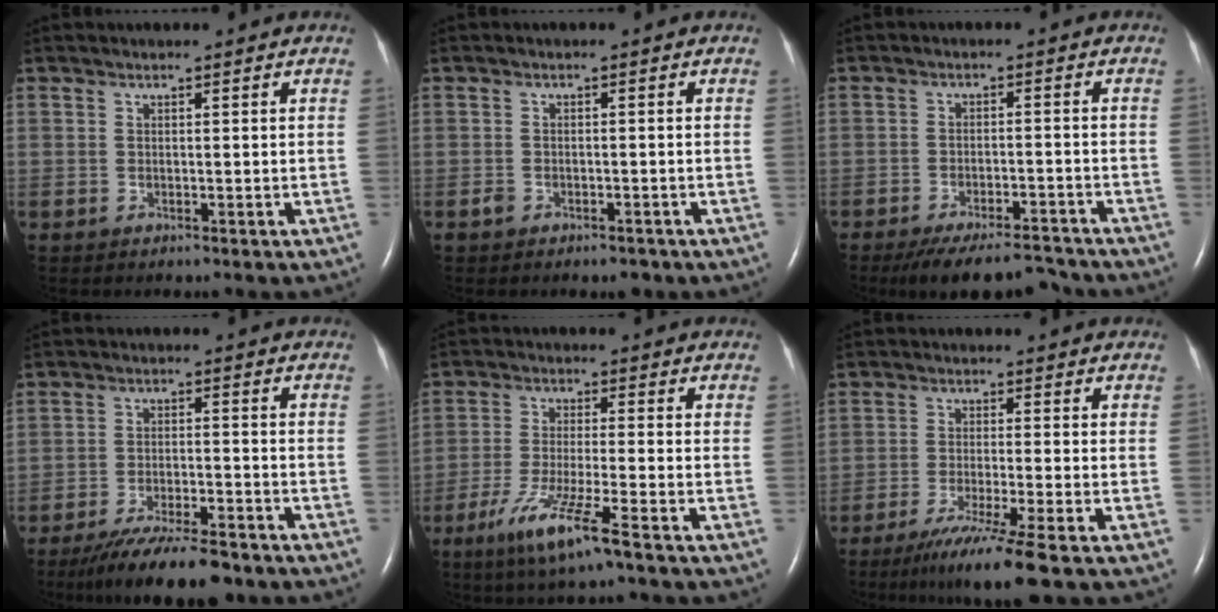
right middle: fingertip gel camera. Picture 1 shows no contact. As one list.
[{"total": 2.3, "force": [-1.5, 1.4, 1.0], "torque": [-0.016, 0.003, -0.015]}, {"total": 10.6, "force": [-9.6, 2.4, 3.8], "torque": [-0.062, -0.001, -0.142]}, {"total": 11.6, "force": [-9.6, 1.8, 6.3], "torque": [-0.103, -0.024, -0.152]}, {"total": 8.6, "force": [-5.1, -0.5, 6.9], "torque": [-0.136, -0.025, -0.096]}, {"total": 9.0, "force": [-6.2, -1.6, 6.3], "torque": [-0.105, -0.031, -0.103]}]